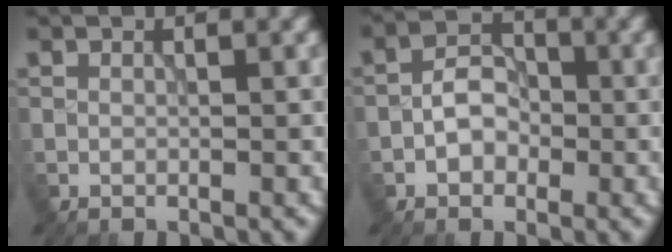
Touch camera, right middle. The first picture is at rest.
{"total": 2.9, "force": [-0.9, 2.1, 1.8], "torque": [-0.029, 0.007, -0.022]}